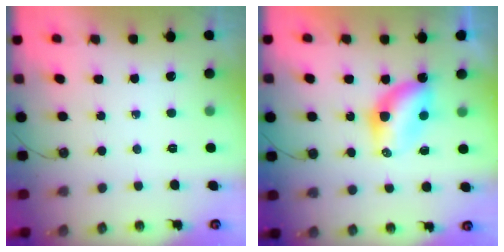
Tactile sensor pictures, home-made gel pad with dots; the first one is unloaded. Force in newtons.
{"total": 6.9, "press": 6.9, "slide": 0.3}